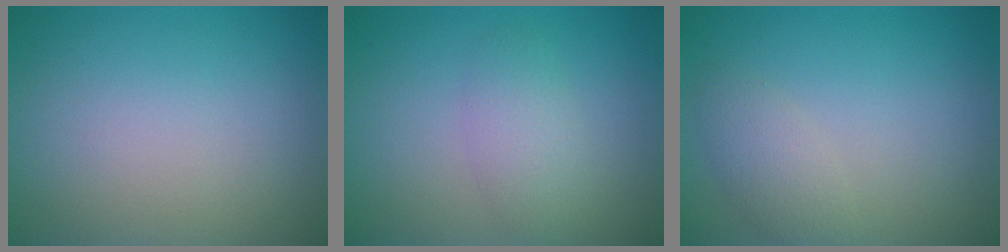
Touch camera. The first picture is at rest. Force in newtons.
{"total": 2.6, "press": 2.6, "slide": 0.2}
{"total": 2.0, "press": 2.0, "slide": 0.0}